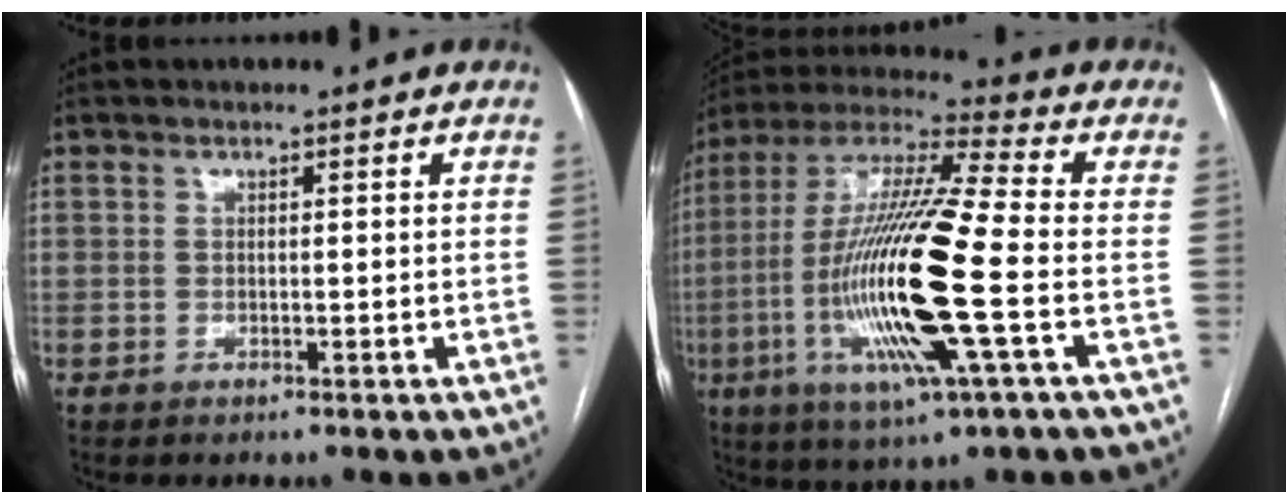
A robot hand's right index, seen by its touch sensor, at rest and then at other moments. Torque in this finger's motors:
{"motor_torque": [2.14, 0.00, 1.05, 0.21]}